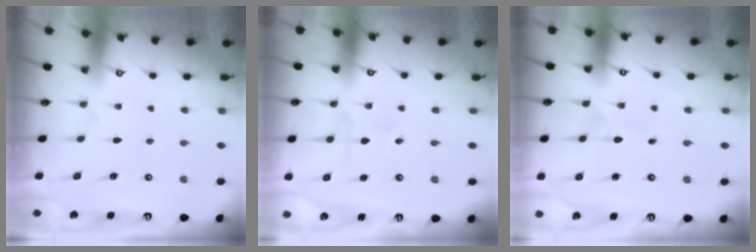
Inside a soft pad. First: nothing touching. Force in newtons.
{"total": 2.1, "press": 2.0, "slide": 0.9}
{"total": 3.3, "press": 3.3, "slide": 0.2}